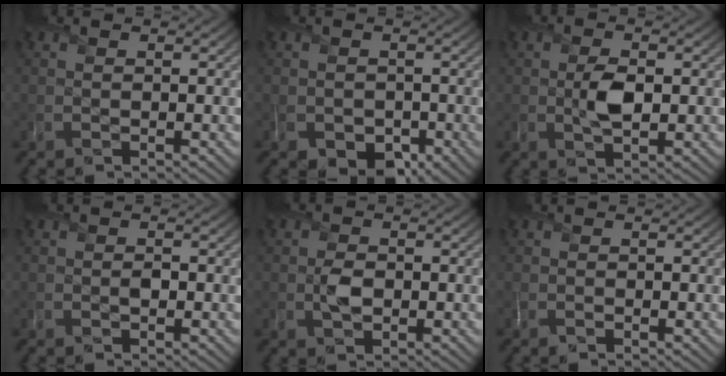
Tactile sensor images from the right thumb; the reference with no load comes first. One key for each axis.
{"total": 3.7, "fx": -1.5, "fy": 2.8, "fz": 1.9, "tx": -0.032, "ty": -0.018, "tz": -0.023}
{"total": 3.7, "fx": -0.1, "fy": 2.1, "fz": 3.1, "tx": -0.063, "ty": -0.004, "tz": 0.001}
{"total": 0.9, "fx": -0.3, "fy": 0.6, "fz": 0.6, "tx": -0.008, "ty": -0.001, "tz": -0.005}
{"total": 2.3, "fx": -0.3, "fy": 1.7, "fz": 1.6, "tx": -0.034, "ty": -0.002, "tz": -0.006}
{"total": 0.0}